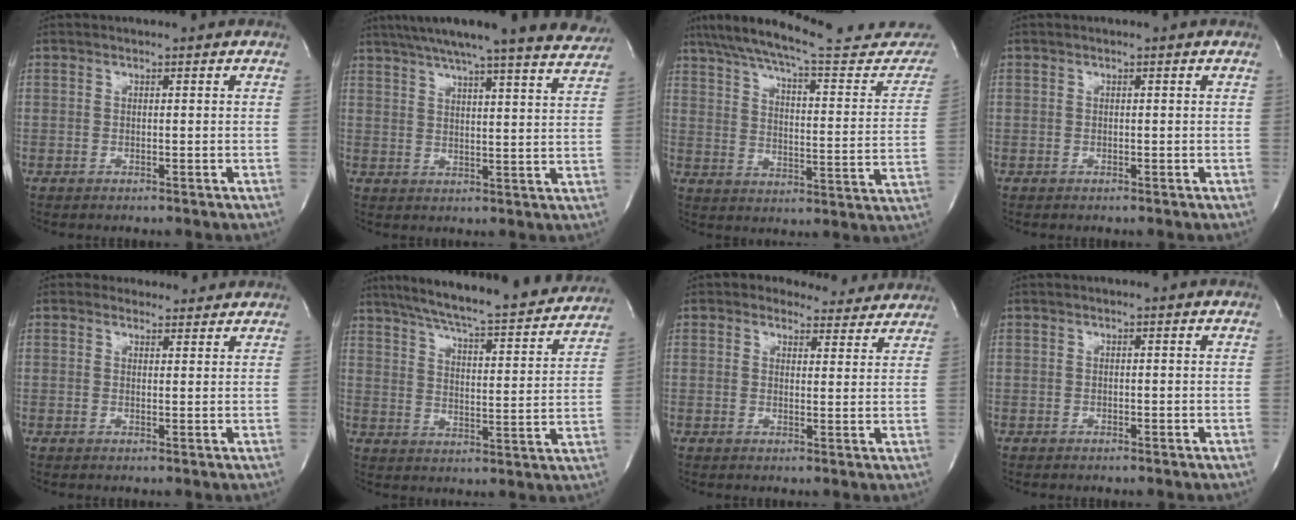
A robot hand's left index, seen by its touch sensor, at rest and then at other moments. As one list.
[{"total": 22.0, "force": [19.7, 0.9, 9.8], "torque": [-0.150, -0.037, 0.239]}, {"total": 26.0, "force": [22.6, 3.9, 12.2], "torque": [-0.185, -0.044, 0.289]}, {"total": 0.0}, {"total": 3.4, "force": [3.0, 1.6, -0.1], "torque": [0.005, 0.002, 0.030]}, {"total": 23.9, "force": [21.3, 2.5, 10.6], "torque": [-0.169, -0.032, 0.276]}, {"total": 6.7, "force": [6.0, 3.1, 0.4], "torque": [0.015, -0.001, 0.053]}, {"total": 0.5, "force": [-0.5, 0.0, -0.1], "torque": [0.004, -0.004, -0.010]}]